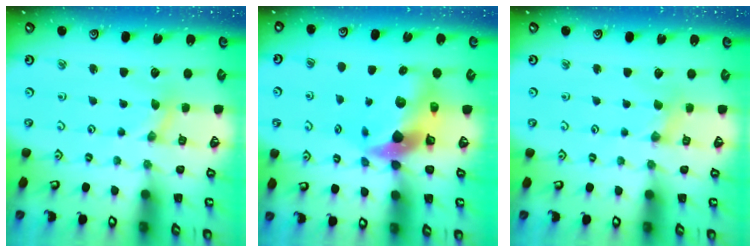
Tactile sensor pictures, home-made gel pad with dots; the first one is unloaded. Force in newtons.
{"total": 12.5, "press": 12.4, "slide": 1.9}
{"total": 0.0}